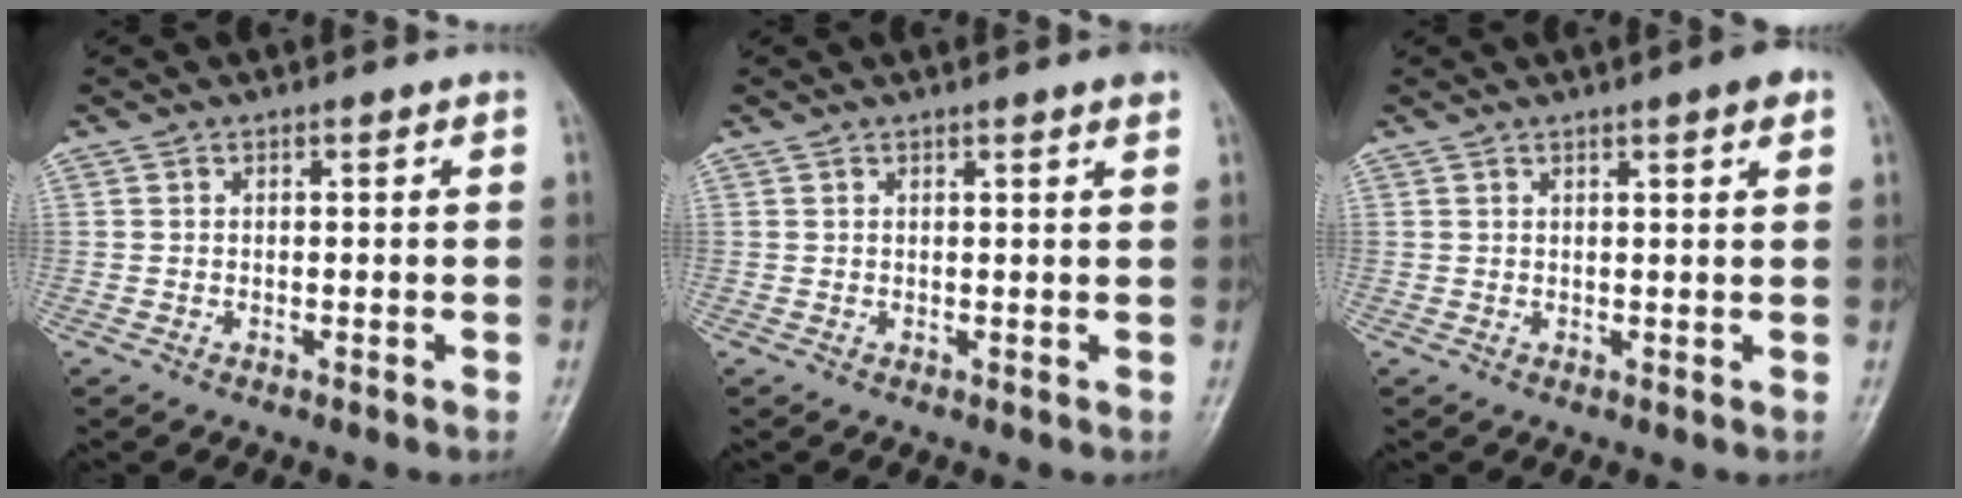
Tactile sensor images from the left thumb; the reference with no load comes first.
{"total": 1.9, "force": [1.3, -0.1, 1.3], "torque": [-0.016, -0.002, 0.017]}
{"total": 3.1, "force": [1.8, 0.4, 2.5], "torque": [-0.032, -0.006, 0.022]}